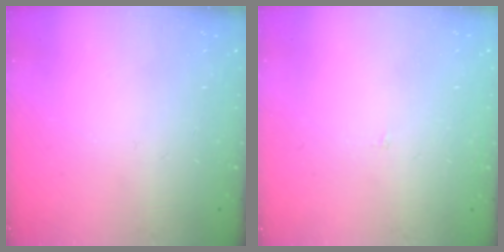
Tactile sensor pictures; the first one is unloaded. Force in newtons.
{"total": 2.0, "press": 2.0, "slide": 0.1}